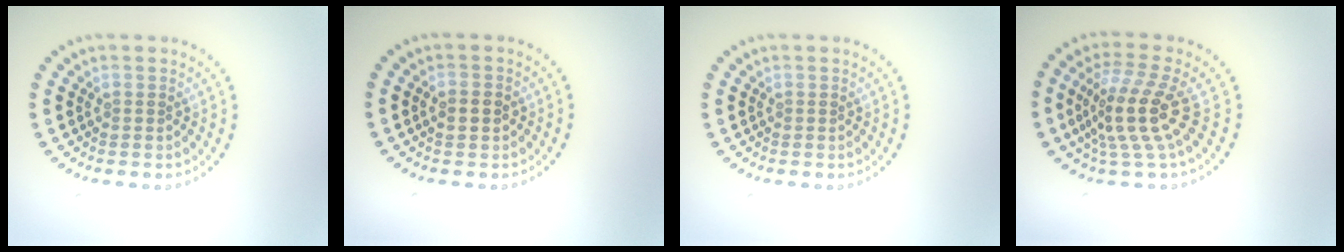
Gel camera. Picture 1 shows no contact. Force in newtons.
{"total": 2.2, "press": 2.2, "slide": 0.2}
{"total": 0.0}
{"total": 4.7, "press": 3.7, "slide": 2.8}